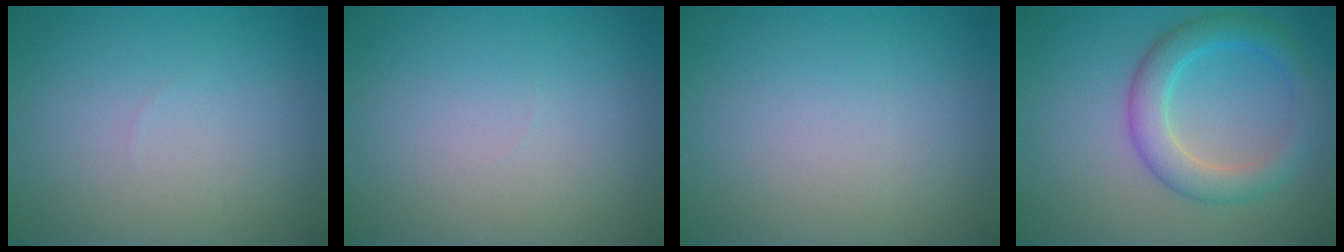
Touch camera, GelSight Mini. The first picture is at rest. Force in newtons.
{"total": 0.0}
{"total": 0.0}
{"total": 4.2, "press": 4.2, "slide": 0.2}